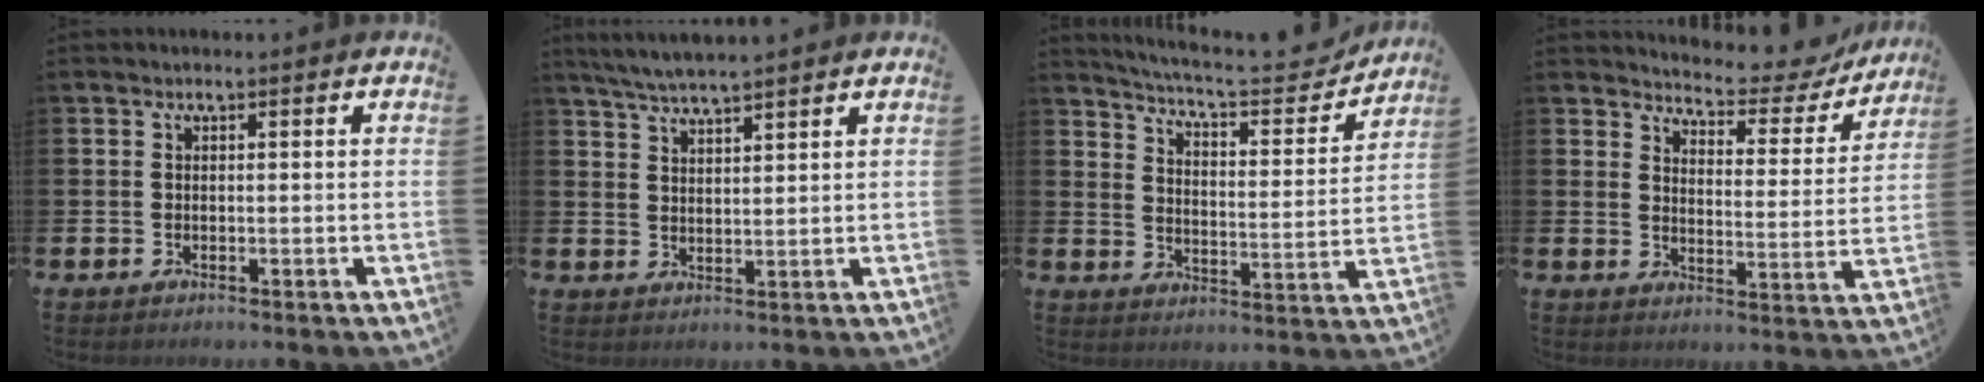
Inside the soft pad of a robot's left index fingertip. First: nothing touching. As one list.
[{"total": 4.4, "force": [4.2, 0.0, 1.3], "torque": [-0.044, -0.011, 0.078]}, {"total": 6.8, "force": [6.4, 0.7, 1.9], "torque": [-0.060, -0.052, 0.106]}, {"total": 5.2, "force": [4.9, 1.2, 0.9], "torque": [-0.033, -0.045, 0.079]}]